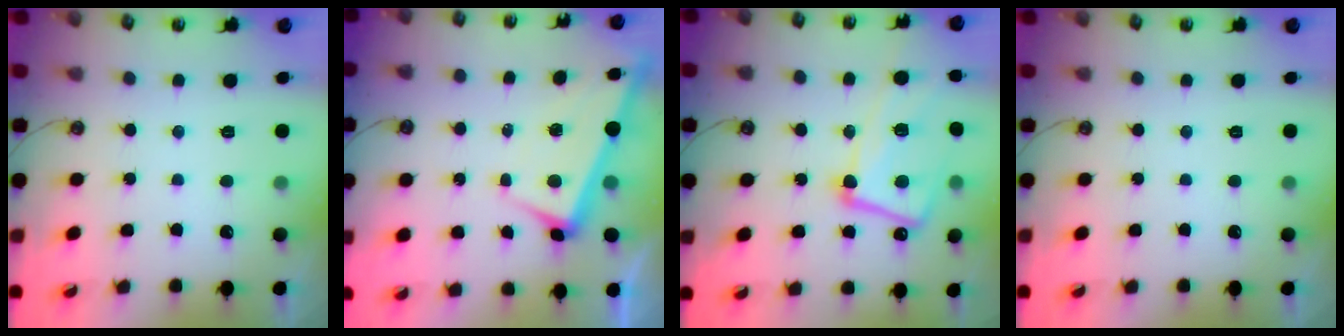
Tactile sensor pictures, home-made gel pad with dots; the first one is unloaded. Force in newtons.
{"total": 2.0, "press": 1.9, "slide": 0.6}
{"total": 14.2, "press": 14.2, "slide": 1.0}
{"total": 0.0}